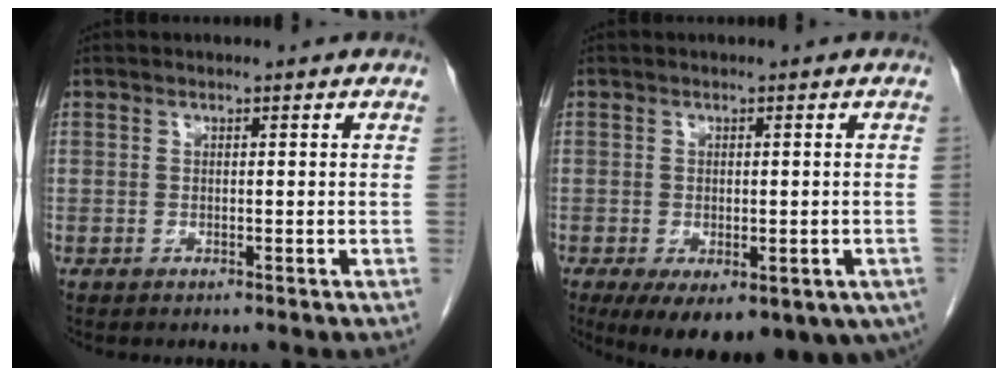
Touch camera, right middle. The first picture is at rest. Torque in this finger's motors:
{"motor_torque": [1.49, -0.64, 0.39, 0.17]}